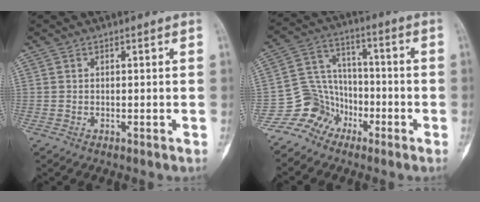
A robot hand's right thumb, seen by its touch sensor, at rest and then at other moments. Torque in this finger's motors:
{"motor_torque": [0.84, -0.57, 0.06, -0.96, -0.09]}